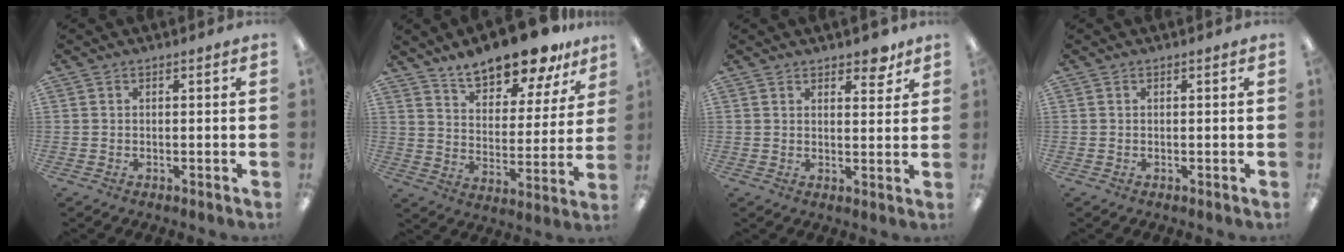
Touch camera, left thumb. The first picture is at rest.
{"total": 15.4, "force": [13.5, 4.6, 5.8], "torque": [-0.093, -0.098, 0.236]}
{"total": 4.6, "force": [3.6, 1.9, 2.0], "torque": [-0.007, -0.022, 0.059]}
{"total": 0.0}